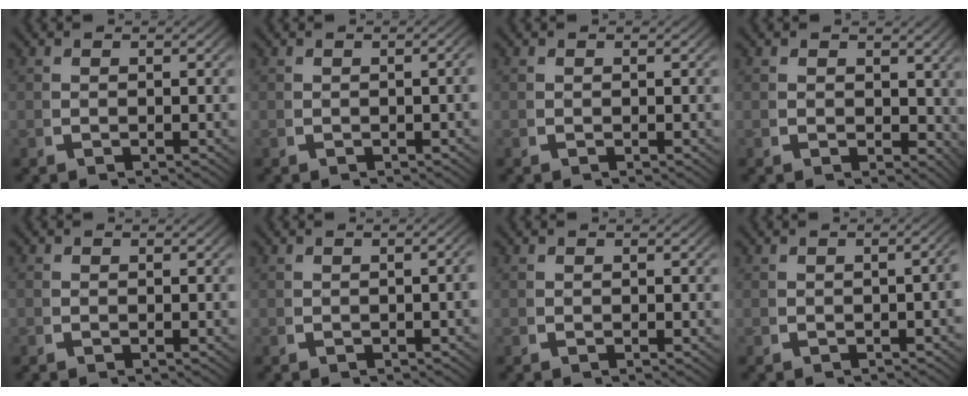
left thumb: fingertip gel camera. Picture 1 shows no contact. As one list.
[{"total": 1.1, "force": [-0.5, 0.3, 0.9], "torque": [-0.012, 0.000, -0.005]}, {"total": 0.0}, {"total": 2.4, "force": [1.4, 1.6, 1.1], "torque": [-0.006, -0.007, 0.026]}, {"total": 0.0}, {"total": 1.4, "force": [-0.5, 0.5, 1.3], "torque": [-0.015, 0.000, -0.007]}, {"total": 0.0}, {"total": 2.0, "force": [-0.8, 0.7, 1.7], "torque": [-0.021, -0.001, -0.010]}]